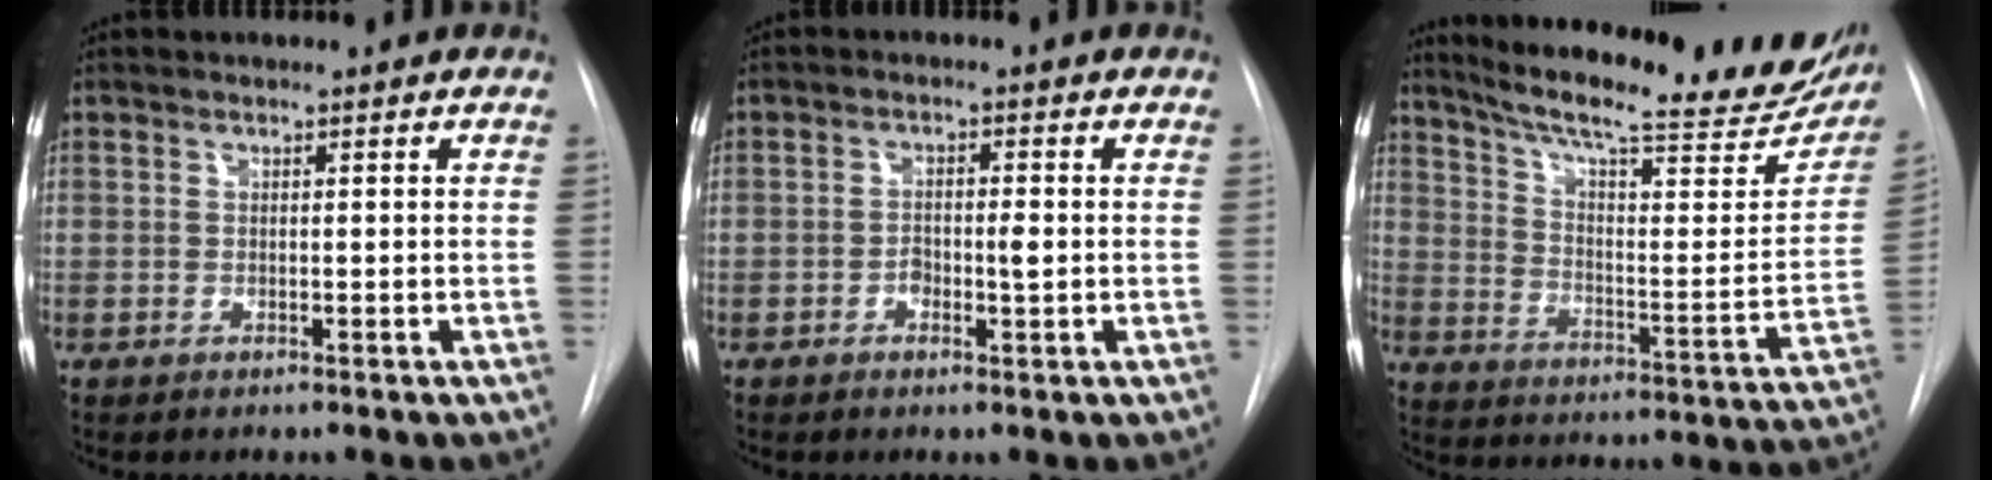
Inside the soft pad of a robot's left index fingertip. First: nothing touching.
{"total": 2.6, "force": [-1.0, 0.8, 2.3], "torque": [-0.038, -0.002, -0.016]}
{"total": 28.0, "force": [23.0, 5.3, 15.1], "torque": [-0.226, -0.044, 0.298]}